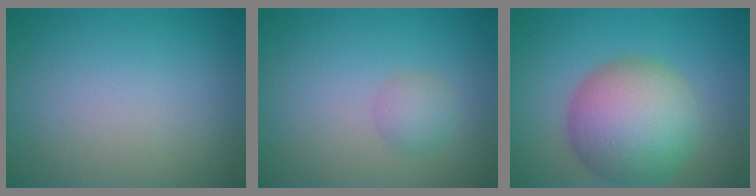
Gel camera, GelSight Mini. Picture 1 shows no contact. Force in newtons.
{"total": 1.6, "press": 1.6, "slide": 0.0}
{"total": 9.0, "press": 9.0, "slide": 0.6}